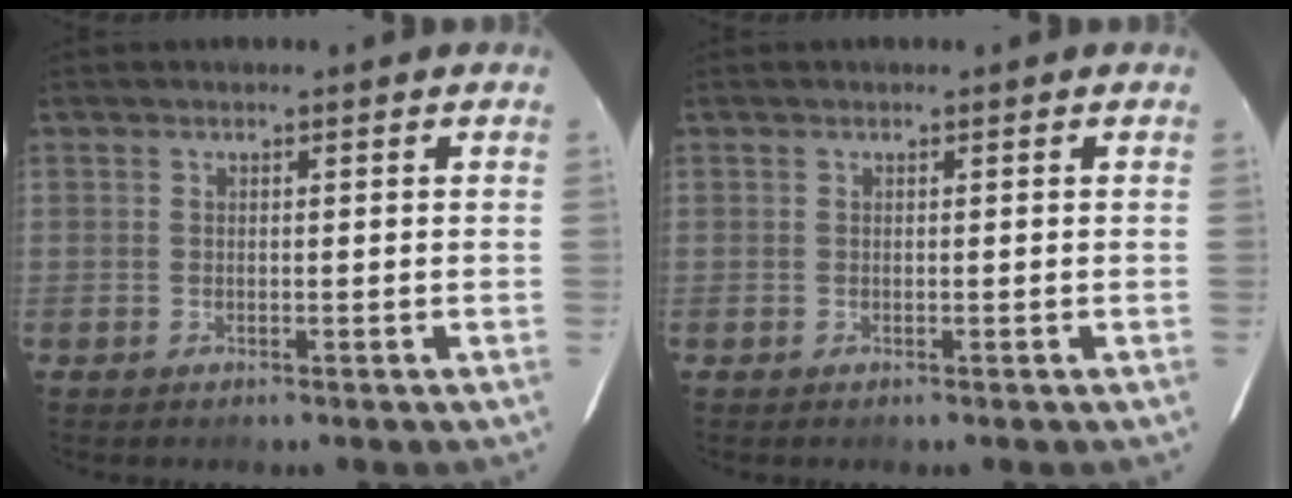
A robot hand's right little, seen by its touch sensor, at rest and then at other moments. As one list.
[{"total": 0.0}]